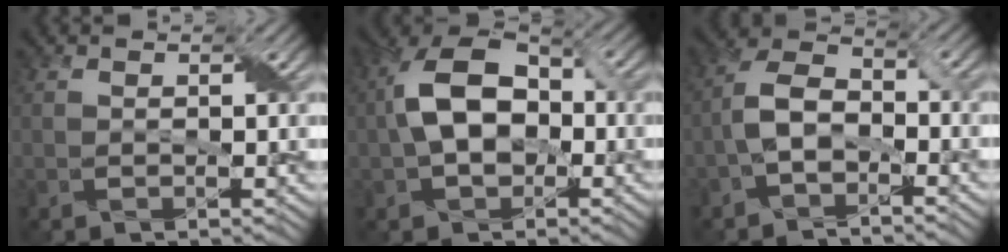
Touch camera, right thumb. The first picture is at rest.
{"total": 11.3, "force": [-0.5, 7.4, 8.5], "torque": [-0.184, 0.019, -0.020]}
{"total": 6.0, "force": [-2.5, 3.3, 4.3], "torque": [-0.090, 0.014, -0.058]}